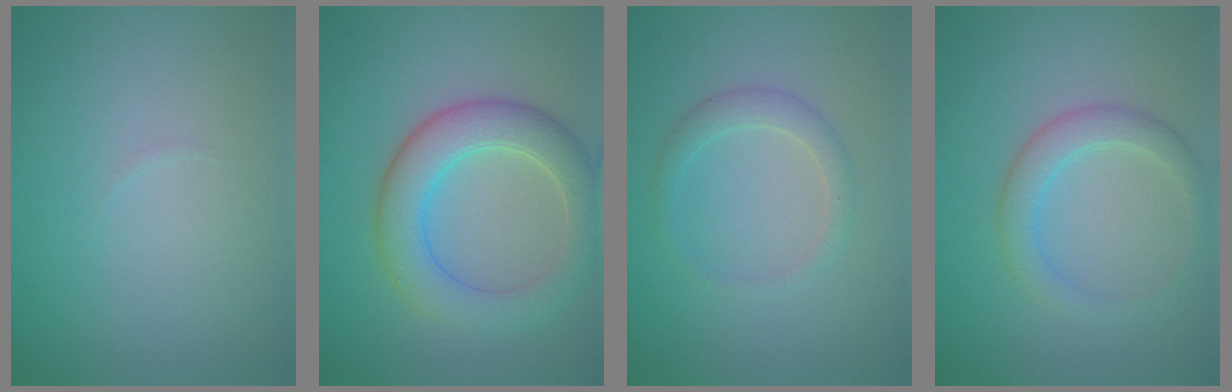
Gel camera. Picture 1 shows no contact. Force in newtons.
{"total": 6.0, "press": 6.0, "slide": 0.3}
{"total": 1.9, "press": 1.9, "slide": 0.0}
{"total": 2.8, "press": 2.8, "slide": 0.1}